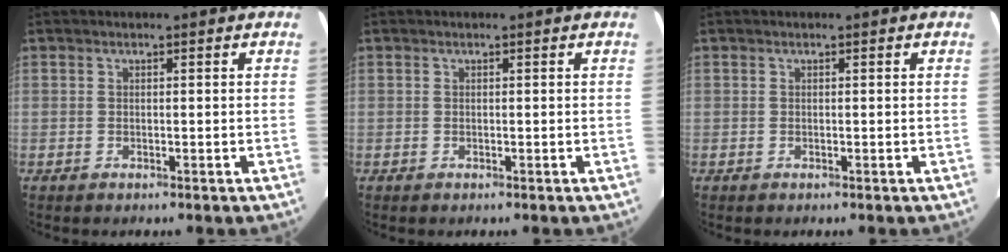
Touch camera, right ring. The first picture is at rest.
{"total": 0.0}
{"total": 0.0}